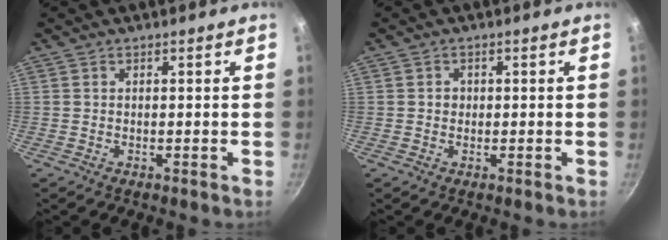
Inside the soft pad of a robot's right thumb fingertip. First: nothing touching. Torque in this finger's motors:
{"motor_torque": [0.16, -0.02, 0.28, -0.13, -0.01]}